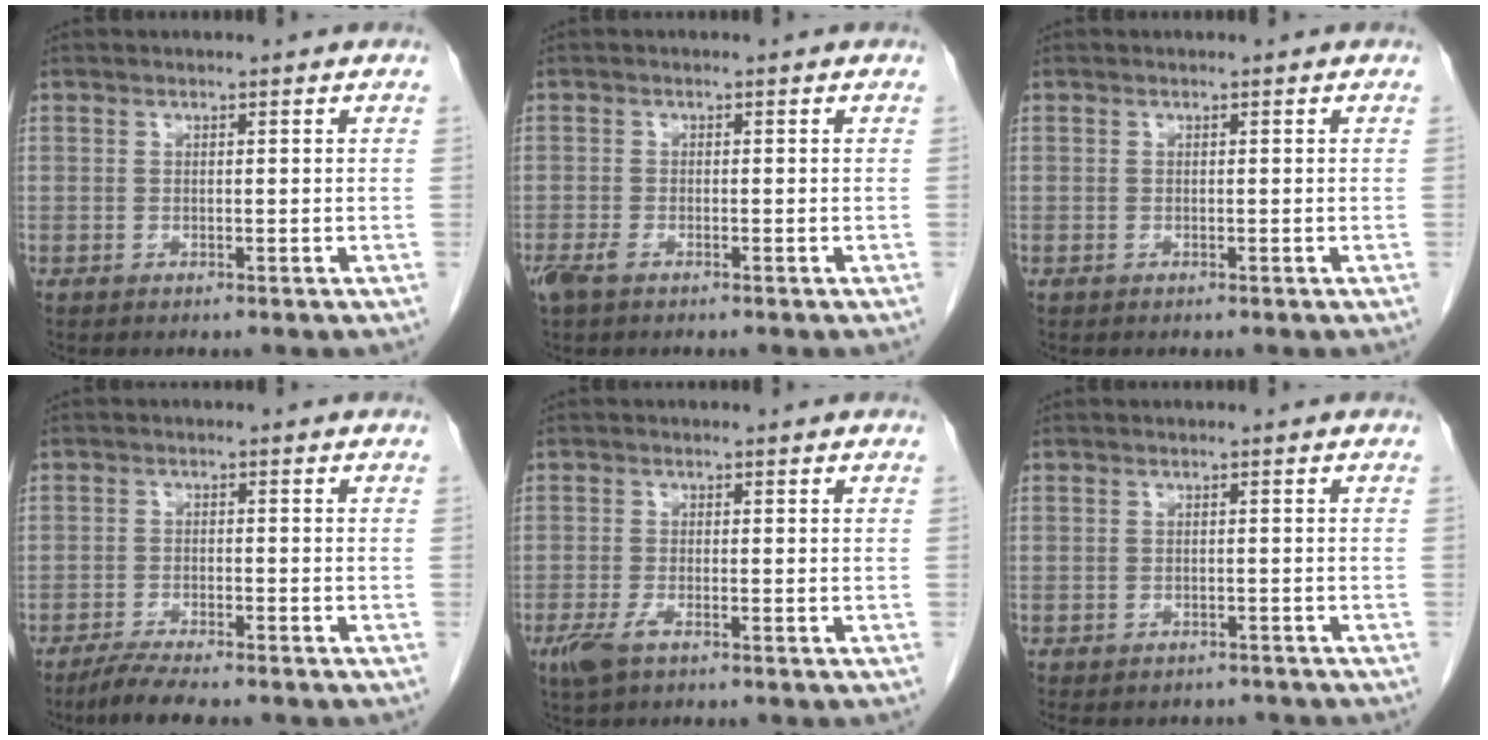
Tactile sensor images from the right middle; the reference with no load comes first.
{"total": 2.6, "force": [-1.6, 1.0, 1.7], "torque": [-0.042, -0.005, -0.028]}
{"total": 0.0}
{"total": 5.9, "force": [-5.0, 0.9, 3.0], "torque": [-0.053, -0.013, -0.084]}
{"total": 3.2, "force": [-1.9, 0.9, 2.4], "torque": [-0.057, -0.005, -0.036]}
{"total": 6.9, "force": [-6.1, 3.1, 1.2], "torque": [-0.017, -0.001, -0.073]}